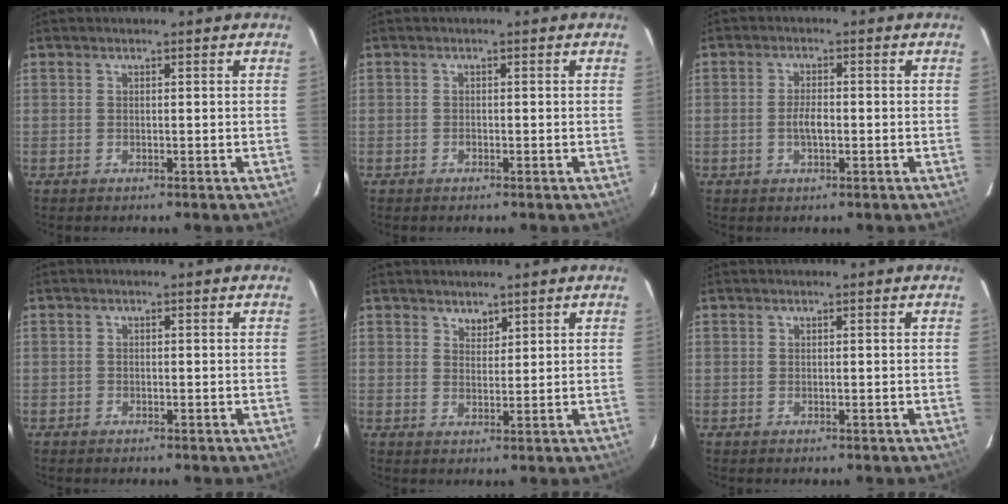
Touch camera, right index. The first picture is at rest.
{"total": 0.0}
{"total": 3.1, "force": [-0.7, 1.3, 2.8], "torque": [-0.053, 0.001, -0.011]}
{"total": 0.6, "force": [-0.4, 0.4, 0.1], "torque": [-0.002, 0.000, -0.008]}
{"total": 2.1, "force": [1.7, 1.1, 0.5], "torque": [-0.004, 0.001, 0.031]}
{"total": 0.0}